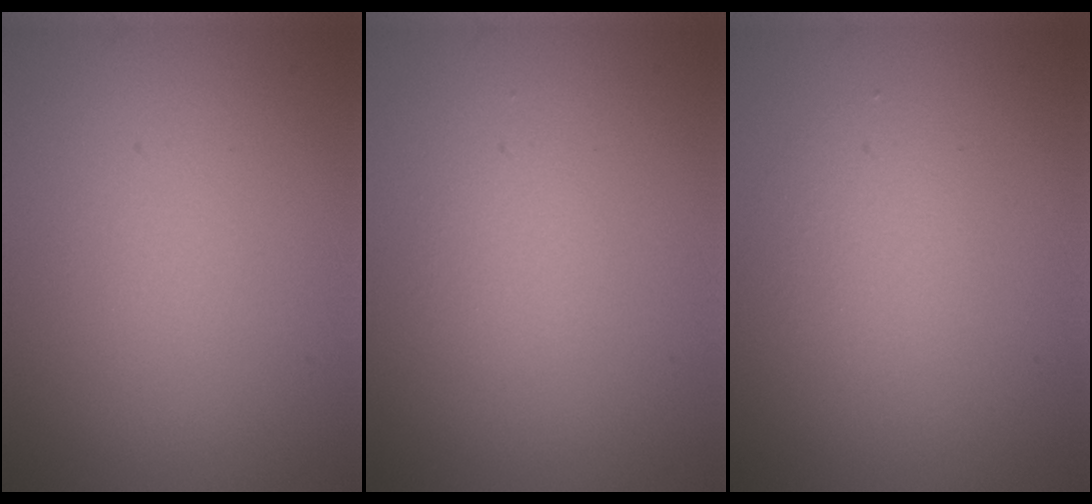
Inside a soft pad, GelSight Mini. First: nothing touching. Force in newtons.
{"total": 0.7, "press": 0.7, "slide": 0.0}
{"total": 1.9, "press": 1.8, "slide": 0.2}